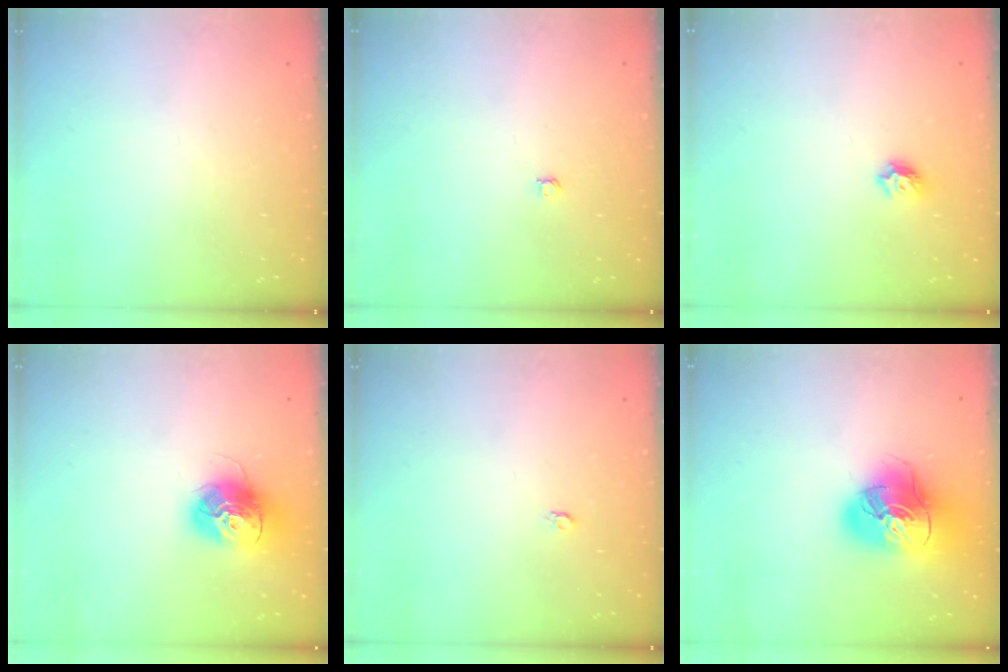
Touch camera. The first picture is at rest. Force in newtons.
{"total": 3.0, "press": 3.0, "slide": 0.4}
{"total": 6.5, "press": 6.5, "slide": 0.7}
{"total": 14.6, "press": 14.5, "slide": 1.4}
{"total": 3.5, "press": 3.4, "slide": 0.3}
{"total": 19.6, "press": 19.4, "slide": 2.7}